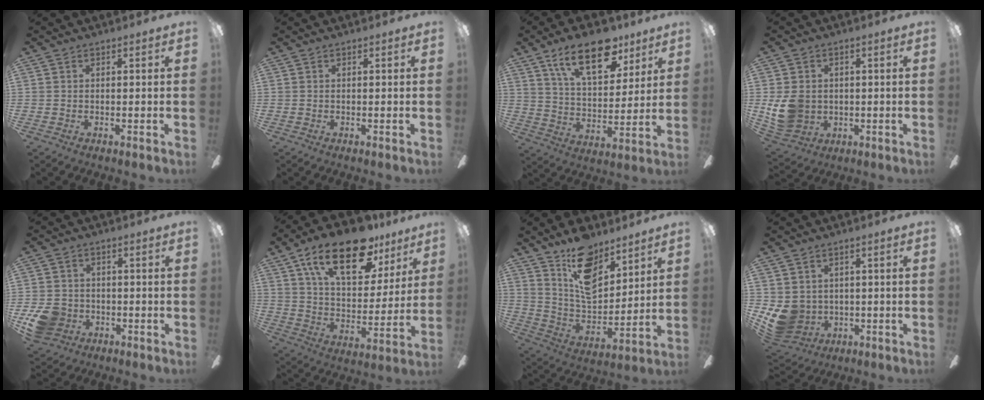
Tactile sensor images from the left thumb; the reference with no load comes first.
{"total": 0.0}
{"total": 19.3, "force": [11.8, 9.3, 12.1], "torque": [-0.191, -0.048, 0.201]}
{"total": 9.6, "force": [-0.2, 8.4, 4.7], "torque": [-0.107, 0.013, 0.002]}
{"total": 8.6, "force": [-3.4, 7.2, 3.4], "torque": [-0.076, 0.028, -0.061]}
{"total": 22.7, "force": [14.1, 10.5, 14.5], "torque": [-0.234, -0.064, 0.242]}
{"total": 15.7, "force": [11.3, 7.6, 7.8], "torque": [-0.131, -0.068, 0.206]}
{"total": 8.1, "force": [-0.5, 7.6, 2.7], "torque": [-0.086, -0.006, -0.006]}